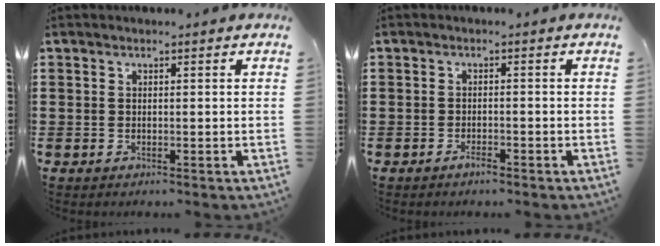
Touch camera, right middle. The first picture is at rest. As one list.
[{"total": 1.4, "force": [-1.1, 0.3, 0.8], "torque": [-0.018, -0.004, -0.021]}]